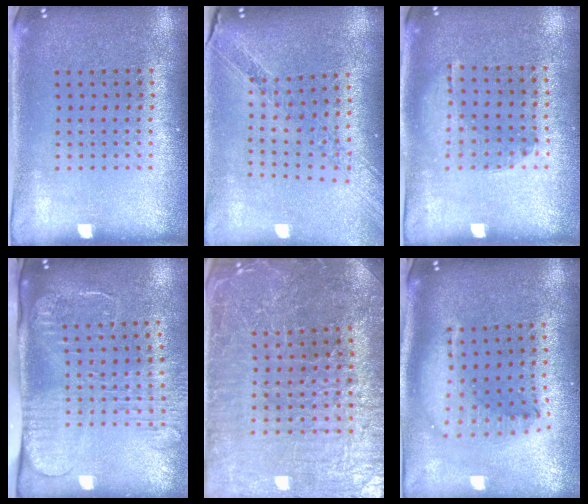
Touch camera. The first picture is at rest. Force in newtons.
{"total": 1.0, "press": 1.0, "slide": 0.2}
{"total": 1.2, "press": 0.8, "slide": 0.9}
{"total": 2.6, "press": 2.1, "slide": 1.7}
{"total": 4.2, "press": 4.1, "slide": 0.9}
{"total": 2.2, "press": 1.7, "slide": 1.4}